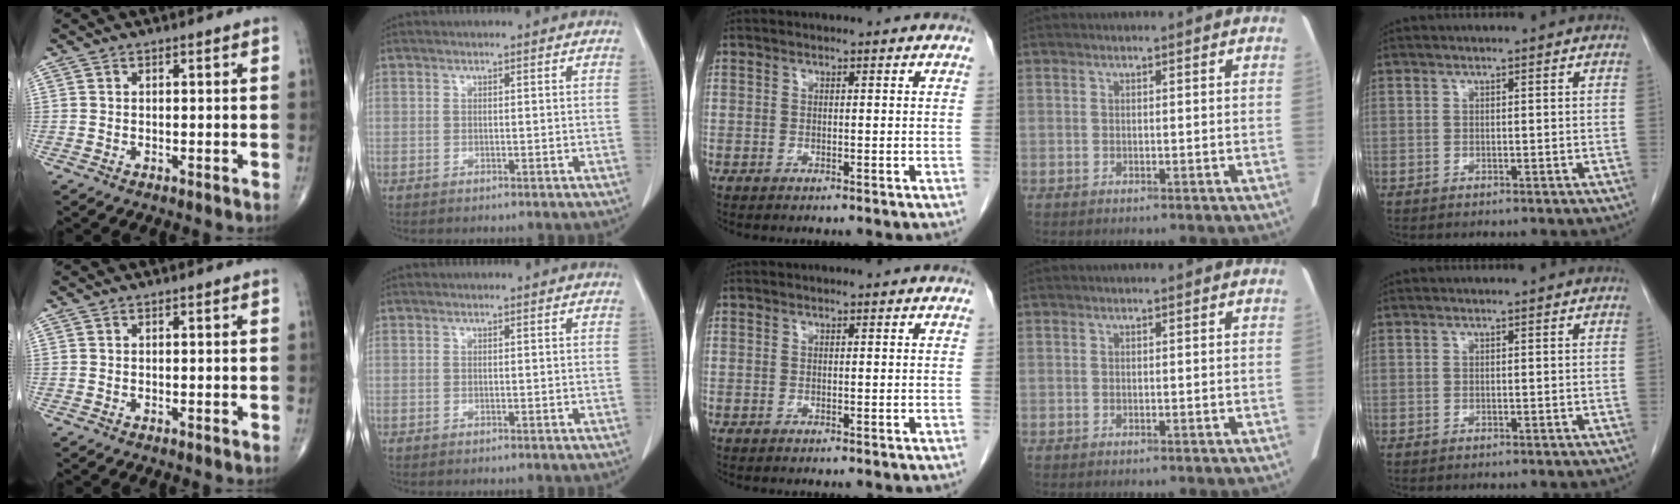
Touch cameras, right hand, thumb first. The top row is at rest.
{}